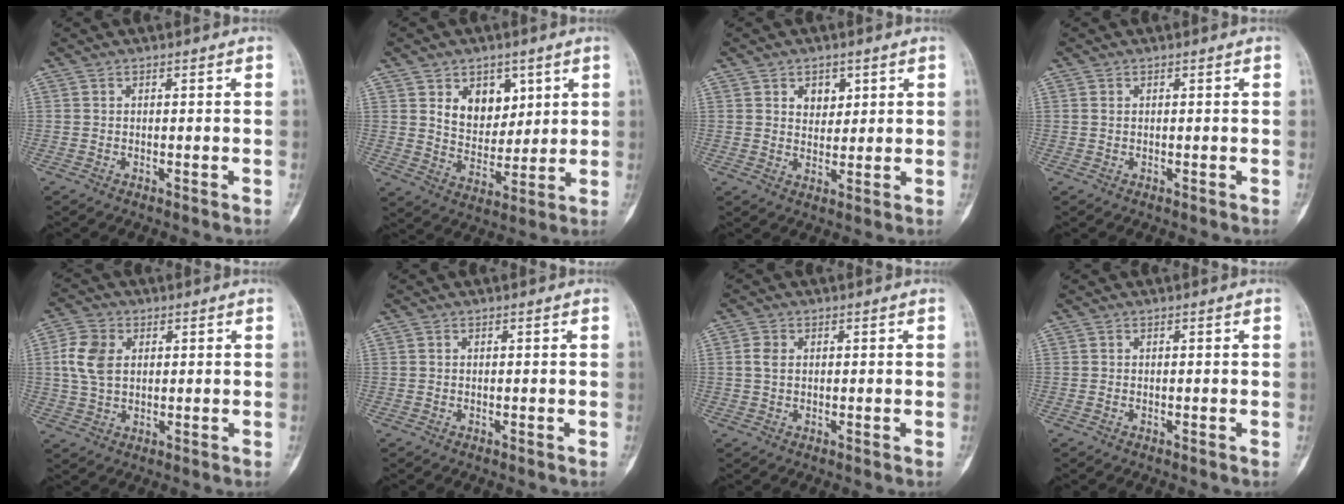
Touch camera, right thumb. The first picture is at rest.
{"total": 9.6, "force": [4.0, 6.8, 5.4], "torque": [-0.049, -0.029, 0.076]}
{"total": 4.1, "force": [1.9, 3.0, 2.0], "torque": [-0.008, -0.012, 0.031]}
{"total": 0.6, "force": [0.2, 0.4, 0.4], "torque": [-0.009, 0.001, 0.003]}
{"total": 7.4, "force": [1.4, 5.2, 5.1], "torque": [-0.102, 0.006, 0.027]}
{"total": 0.0}
{"total": 2.4, "force": [0.4, 1.7, 1.6], "torque": [-0.032, 0.003, 0.008]}
{"total": 0.0}